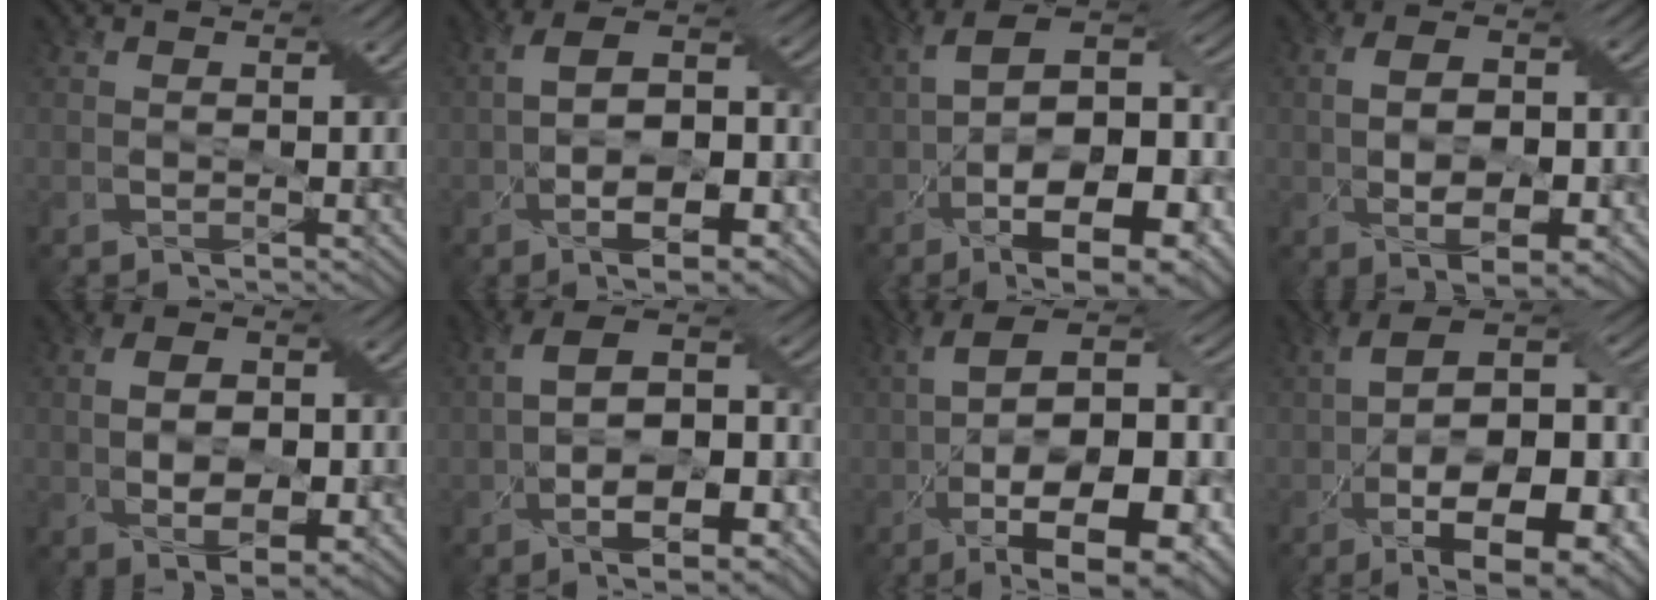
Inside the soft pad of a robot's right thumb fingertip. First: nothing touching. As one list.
[{"total": 11.6, "force": [-3.5, 5.9, 9.3], "torque": [-0.157, -0.007, -0.054]}, {"total": 16.8, "force": [-5.9, 7.7, 13.7], "torque": [-0.230, -0.013, -0.085]}, {"total": 8.7, "force": [-1.6, 5.0, 6.9], "torque": [-0.113, -0.006, -0.019]}, {"total": 7.7, "force": [-1.1, 4.6, 6.1], "torque": [-0.095, -0.002, -0.013]}, {"total": 13.1, "force": [-4.1, 6.9, 10.4], "torque": [-0.175, -0.016, -0.059]}, {"total": 18.5, "force": [-6.3, 7.7, 15.6], "torque": [-0.246, -0.004, -0.089]}, {"total": 16.3, "force": [-6.0, 7.1, 13.5], "torque": [-0.221, -0.009, -0.088]}]